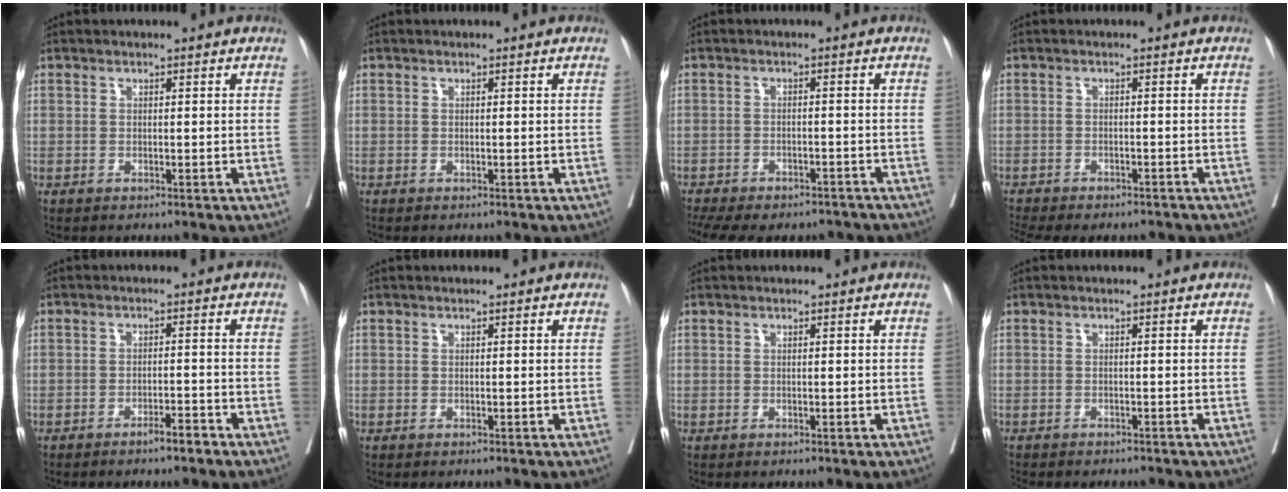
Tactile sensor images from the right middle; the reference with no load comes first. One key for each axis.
{"total": 0.0}
{"total": 14.2, "fx": -11.9, "fy": 5.4, "fz": 5.6, "tx": -0.141, "ty": -0.001, "tz": -0.156}
{"total": 10.7, "fx": -9.5, "fy": 2.5, "fz": 4.1, "tx": -0.079, "ty": -0.004, "tz": -0.125}
{"total": 2.6, "fx": -2.0, "fy": 0.1, "fz": 1.6, "tx": -0.028, "ty": -0.002, "tz": -0.031}
{"total": 0.0}
{"total": 0.0}
{"total": 5.6, "fx": -5.0, "fy": 1.2, "fz": 2.1, "tx": -0.026, "ty": -0.006, "tz": -0.064}